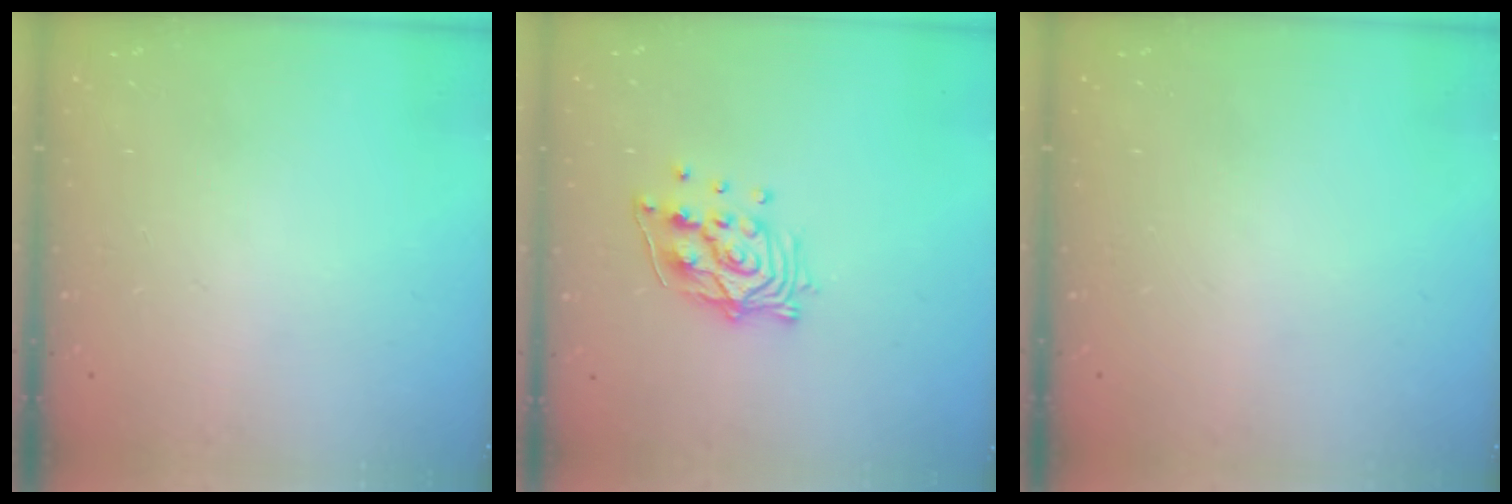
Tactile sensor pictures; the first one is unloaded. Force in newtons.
{"total": 11.7, "press": 11.6, "slide": 1.3}
{"total": 0.0}